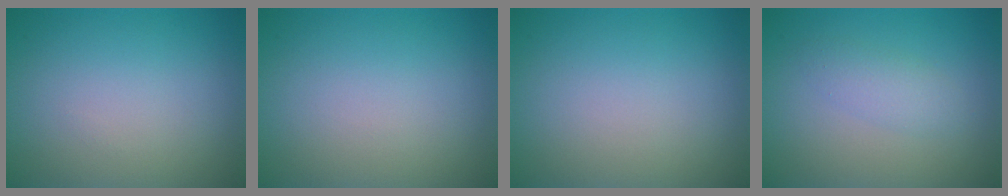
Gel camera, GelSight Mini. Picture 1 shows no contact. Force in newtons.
{"total": 0.0}
{"total": 0.0}
{"total": 1.9, "press": 1.9, "slide": 0.1}